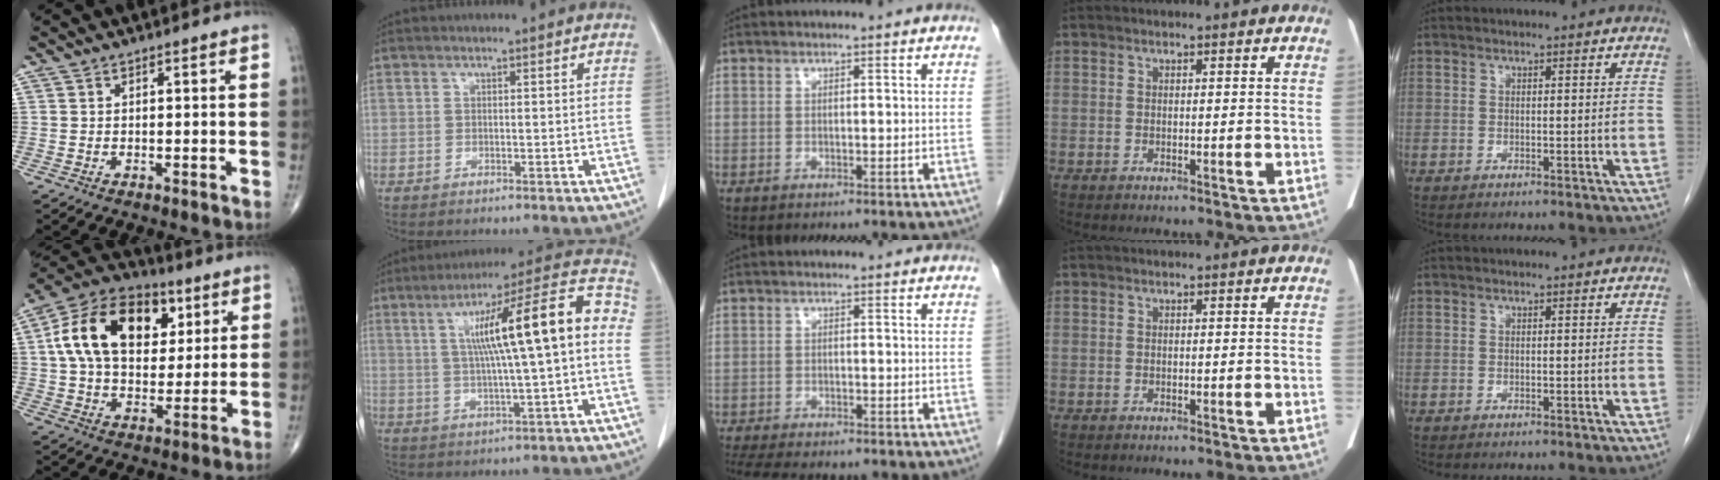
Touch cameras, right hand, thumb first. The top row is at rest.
{"thumb": {"total": 21.5, "force": [6.1, 13.9, 15.2], "torque": [-0.242, 0.003, 0.096]}, "index": {"total": 16.3, "force": [1.6, 1.2, 16.2], "torque": [-0.244, 0.035, 0.024]}, "middle": {"total": 11.9, "force": [-10.1, 3.0, 5.6], "torque": [-0.094, -0.008, -0.138]}}